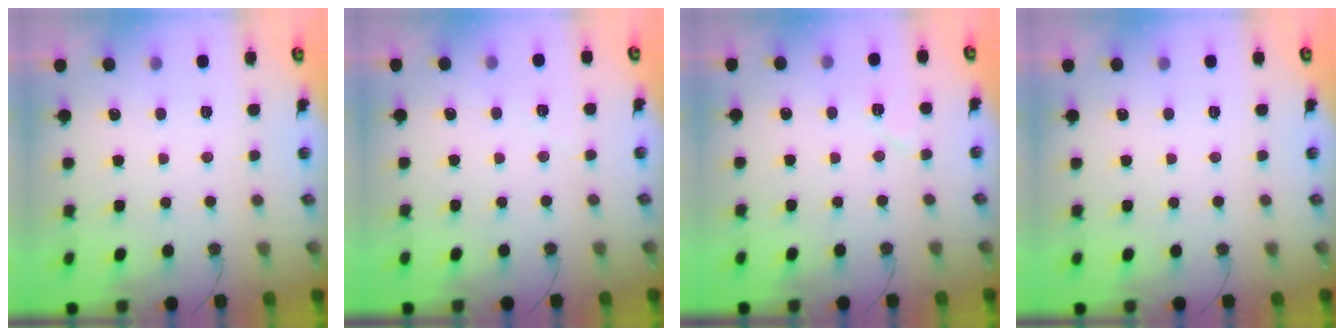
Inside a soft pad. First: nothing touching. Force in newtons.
{"total": 2.7, "press": 2.5, "slide": 1.1}
{"total": 5.8, "press": 5.2, "slide": 2.5}
{"total": 0.0}